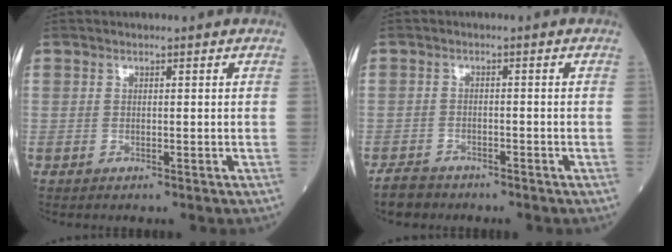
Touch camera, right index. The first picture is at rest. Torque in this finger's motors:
{"motor_torque": [-0.69, -0.21, -0.02, 0.02]}